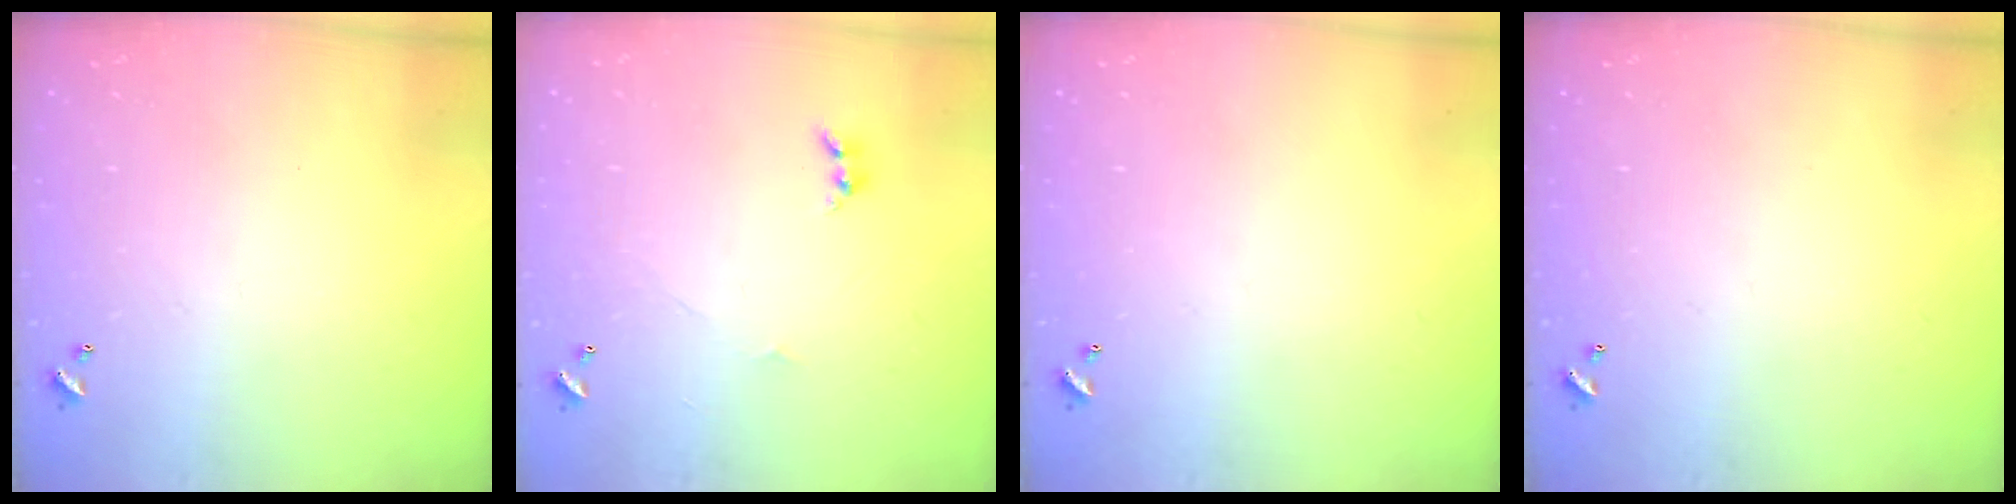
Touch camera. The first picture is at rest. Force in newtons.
{"total": 2.1, "press": 2.0, "slide": 0.5}
{"total": 0.0}
{"total": 0.0}